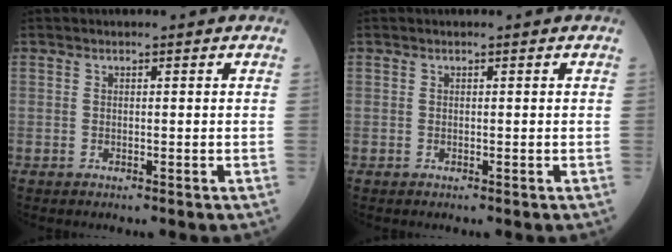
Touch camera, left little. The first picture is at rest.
{"total": 0.0}